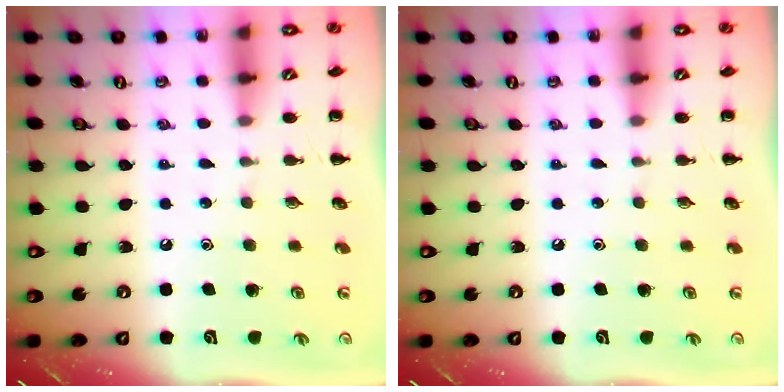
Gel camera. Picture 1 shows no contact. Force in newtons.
{"total": 0.0}